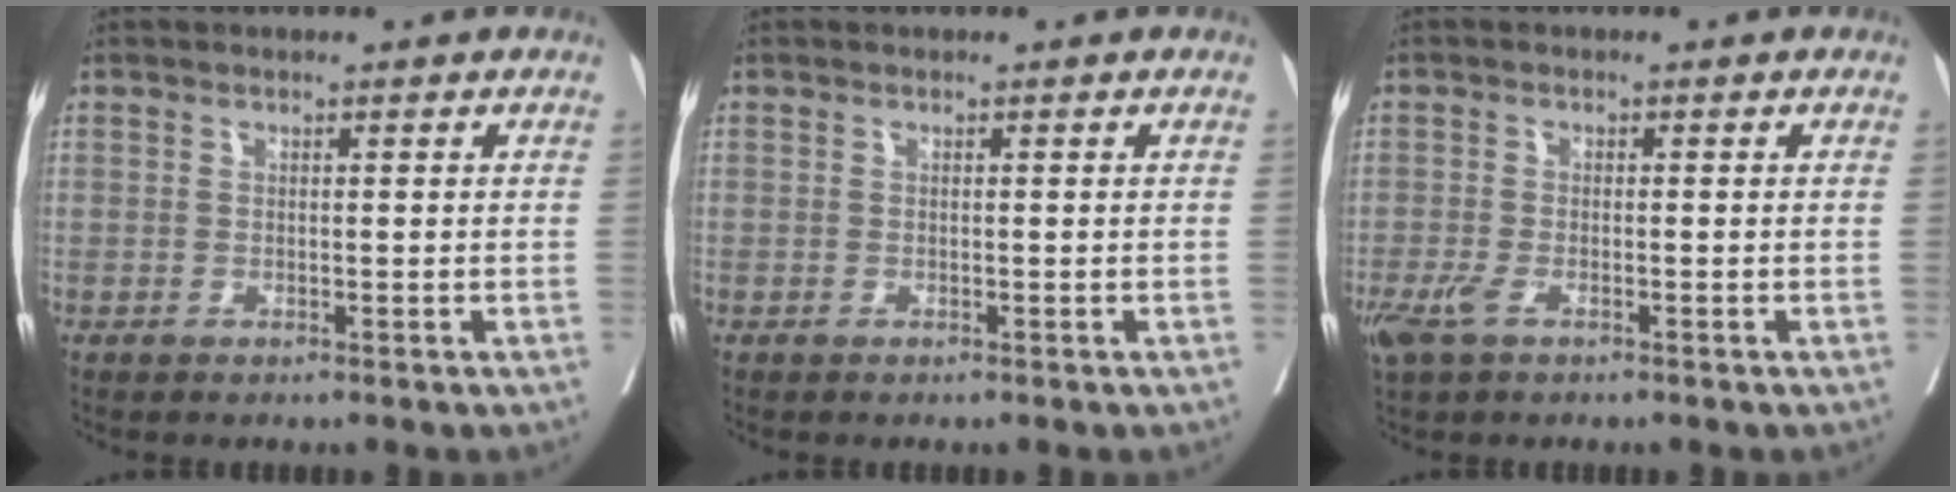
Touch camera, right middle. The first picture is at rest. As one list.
[{"total": 0.0}, {"total": 3.4, "force": [-1.9, 1.4, 2.5], "torque": [-0.060, -0.007, -0.034]}]